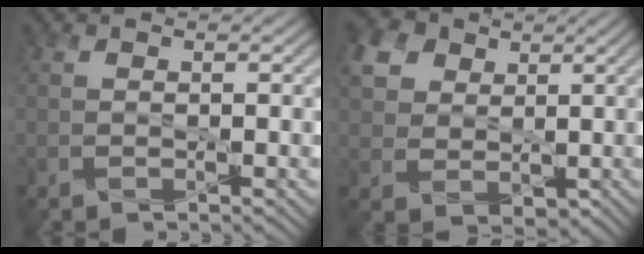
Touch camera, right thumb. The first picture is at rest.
{"total": 8.7, "force": [3.1, 6.9, 4.4], "torque": [-0.126, 0.012, 0.063]}